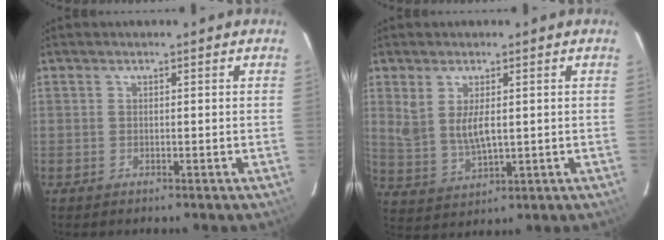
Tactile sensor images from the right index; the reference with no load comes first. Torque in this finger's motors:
{"motor_torque": [0.21, 0.25, 0.03, 0.08]}